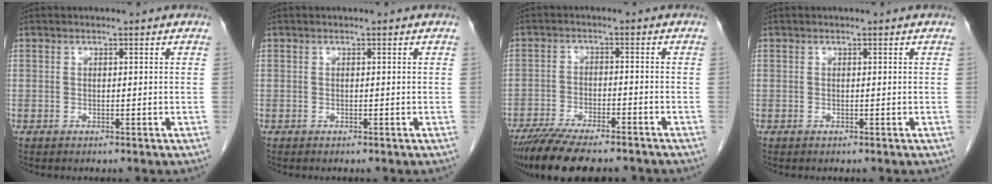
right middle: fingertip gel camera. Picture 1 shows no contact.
{"total": 0.0}
{"total": 13.4, "force": [-11.3, 2.8, 6.8], "torque": [-0.115, -0.017, -0.176]}
{"total": 0.0}